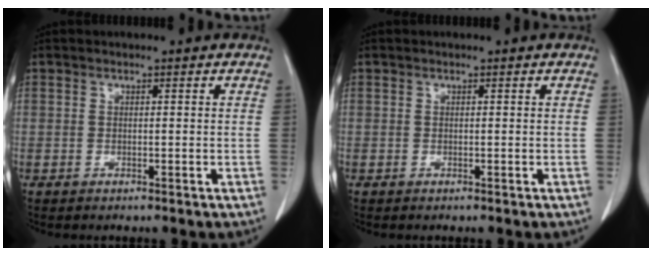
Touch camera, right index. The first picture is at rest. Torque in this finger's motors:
{"motor_torque": [0.00, 0.00, 0.00, 0.00]}